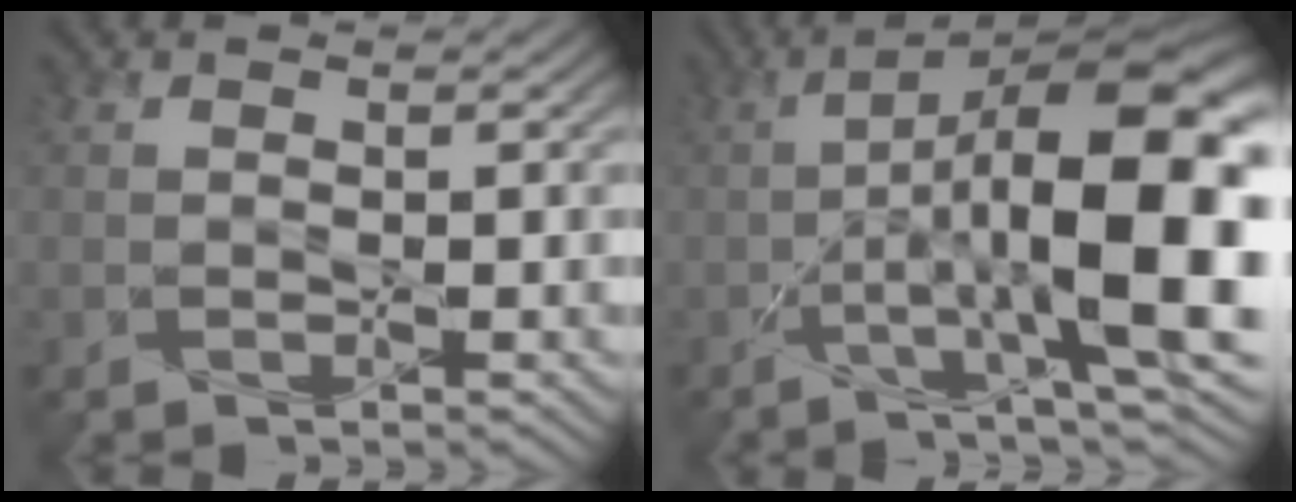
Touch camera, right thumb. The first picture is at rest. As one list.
[{"total": 15.6, "force": [-1.5, 4.9, 14.7], "torque": [-0.221, 0.009, -0.035]}]